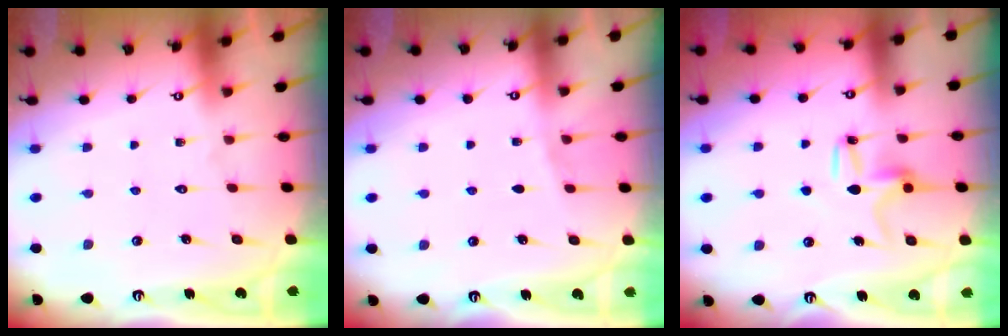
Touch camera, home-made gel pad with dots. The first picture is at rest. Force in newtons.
{"total": 2.1, "press": 1.9, "slide": 0.9}
{"total": 8.0, "press": 8.0, "slide": 0.5}